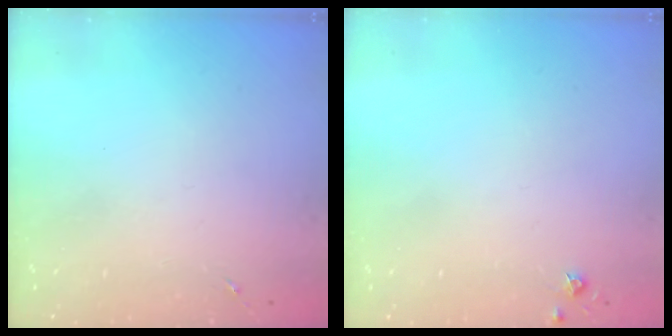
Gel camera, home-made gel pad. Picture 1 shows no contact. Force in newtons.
{"total": 3.8, "press": 3.8, "slide": 0.5}